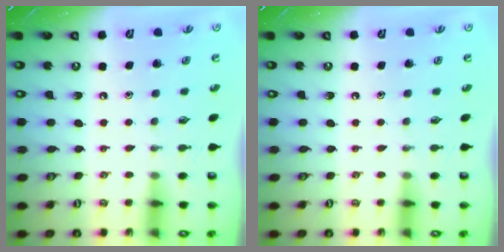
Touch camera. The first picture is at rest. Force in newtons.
{"total": 0.0}